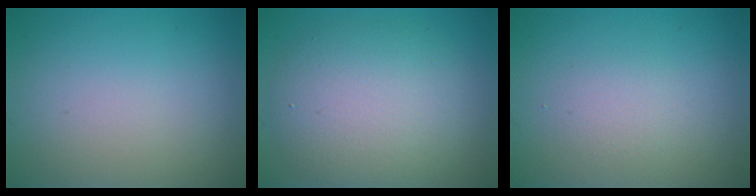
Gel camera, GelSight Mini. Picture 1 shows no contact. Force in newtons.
{"total": 6.8, "press": 6.8, "slide": 0.4}
{"total": 1.5, "press": 1.5, "slide": 0.1}